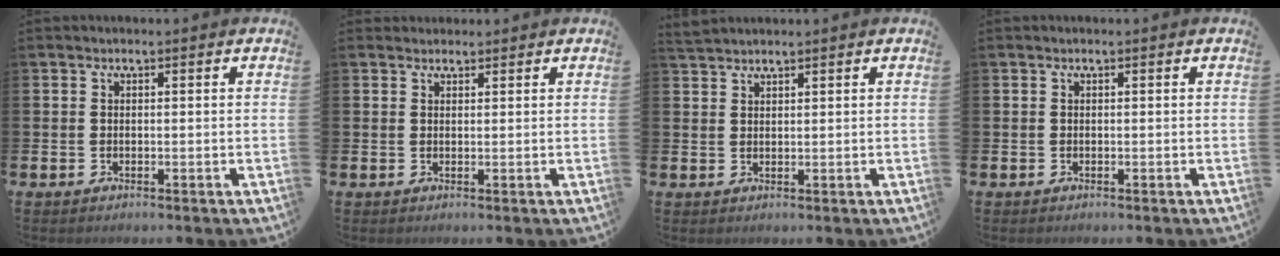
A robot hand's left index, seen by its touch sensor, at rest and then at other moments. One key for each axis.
{"total": 1.4, "fx": 1.3, "fy": 0.5, "fz": -0.1, "tx": 0.010, "ty": 0.000, "tz": 0.023}
{"total": 1.9, "fx": 1.8, "fy": 0.3, "fz": 0.2, "tx": -0.008, "ty": -0.002, "tz": 0.035}
{"total": 0.0}